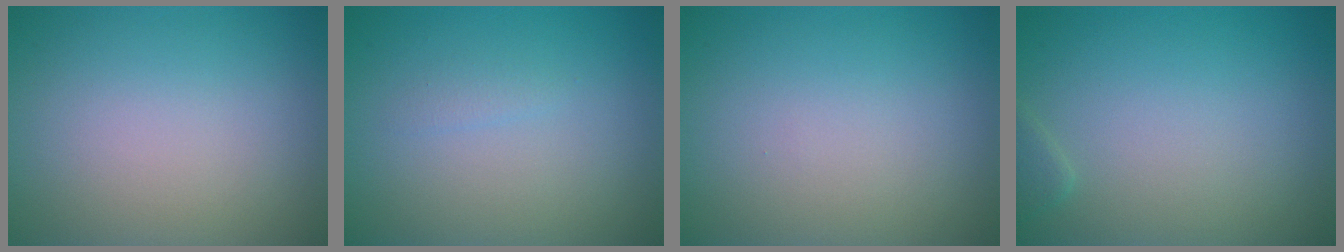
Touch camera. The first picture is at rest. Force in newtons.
{"total": 0.7, "press": 0.7, "slide": 0.0}
{"total": 0.0}
{"total": 0.8, "press": 0.8, "slide": 0.0}